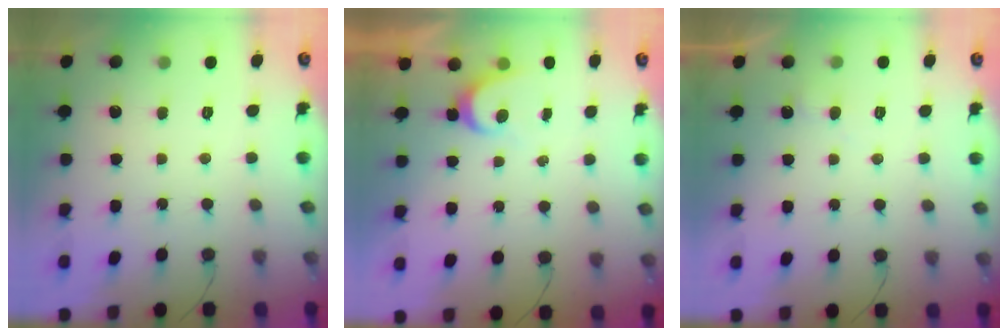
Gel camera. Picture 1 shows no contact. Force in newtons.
{"total": 3.8, "press": 3.8, "slide": 0.3}
{"total": 4.2, "press": 4.2, "slide": 0.3}